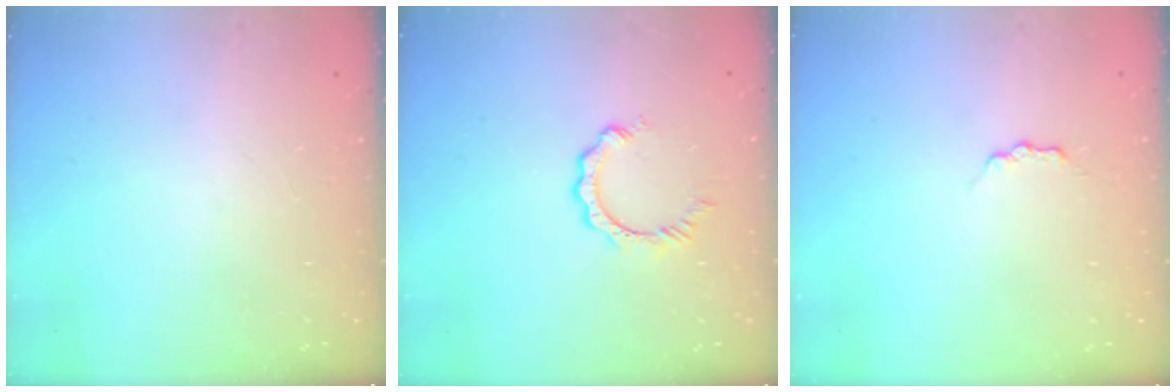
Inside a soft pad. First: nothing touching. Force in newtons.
{"total": 2.9, "press": 2.9, "slide": 0.4}
{"total": 2.1, "press": 2.0, "slide": 0.3}